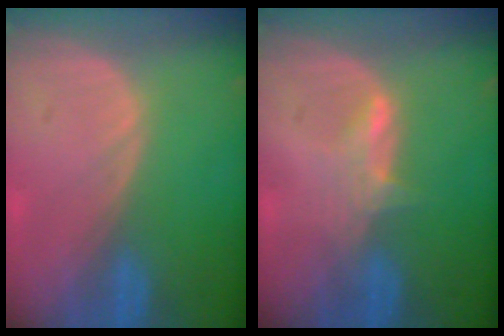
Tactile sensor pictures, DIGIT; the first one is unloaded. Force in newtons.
{"total": 2.9, "press": 2.9, "slide": 0.4}